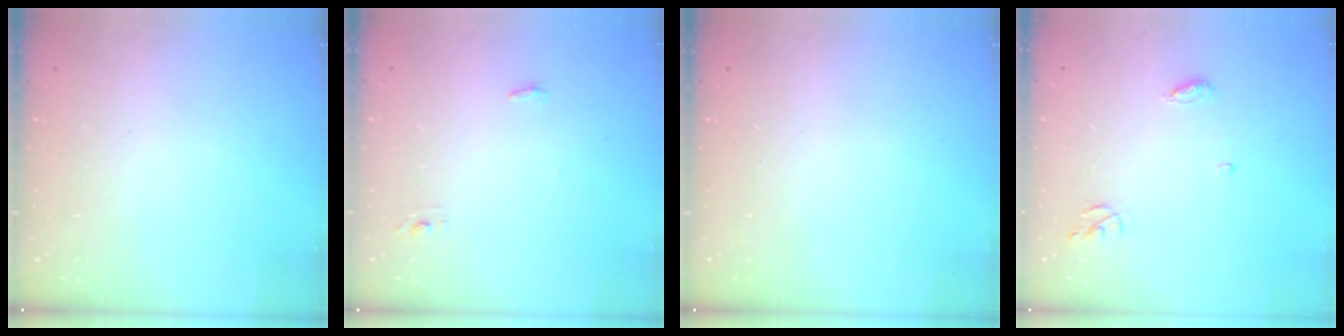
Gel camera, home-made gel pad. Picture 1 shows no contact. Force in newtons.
{"total": 7.6, "press": 3.8, "slide": 6.6}
{"total": 0.0}
{"total": 5.1, "press": 5.1, "slide": 0.4}